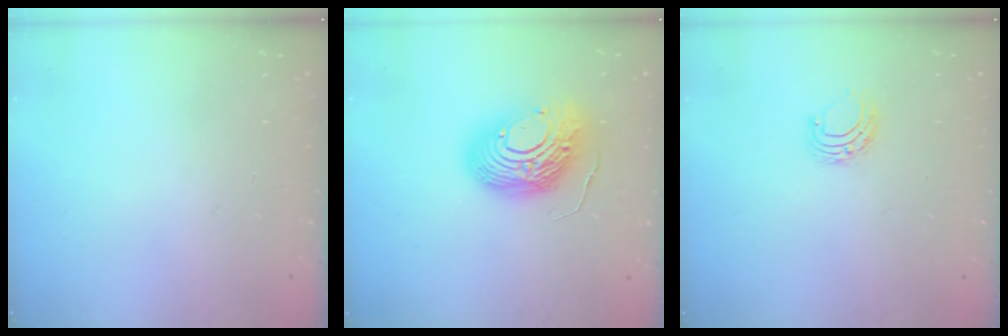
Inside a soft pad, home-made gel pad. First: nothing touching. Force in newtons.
{"total": 17.7, "press": 17.6, "slide": 1.6}
{"total": 4.9, "press": 4.9, "slide": 0.4}